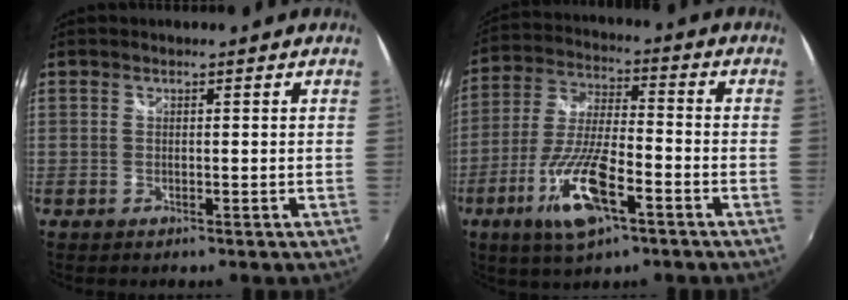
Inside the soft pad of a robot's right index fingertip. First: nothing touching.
{"total": 14.2, "force": [-6.7, 4.1, 11.8], "torque": [-0.253, -0.015, -0.127]}